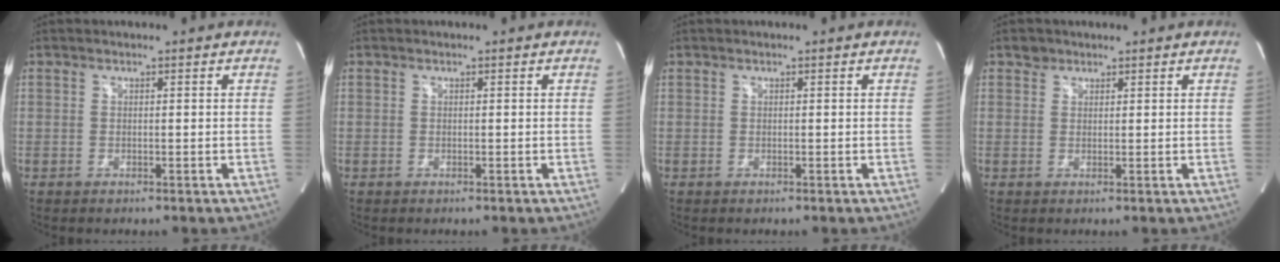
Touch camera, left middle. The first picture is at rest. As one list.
[{"total": 0.0}, {"total": 0.0}, {"total": 1.4, "force": [1.0, 1.0, 0.0], "torque": [0.006, 0.003, 0.013]}]